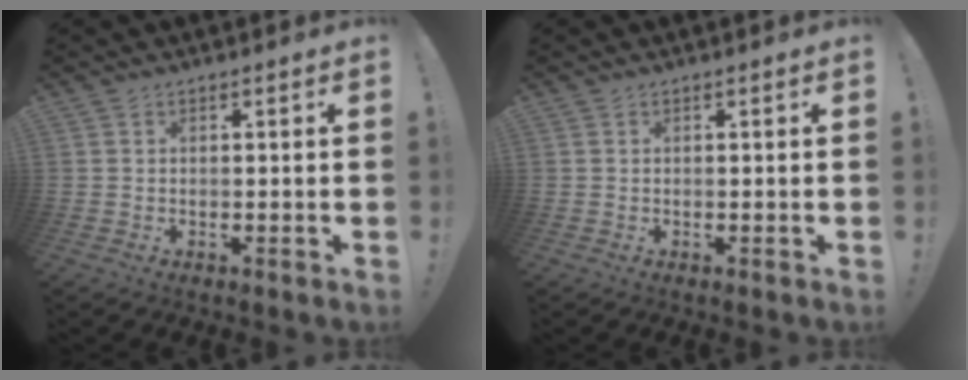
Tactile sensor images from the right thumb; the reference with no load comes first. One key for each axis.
{"total": 0.0}